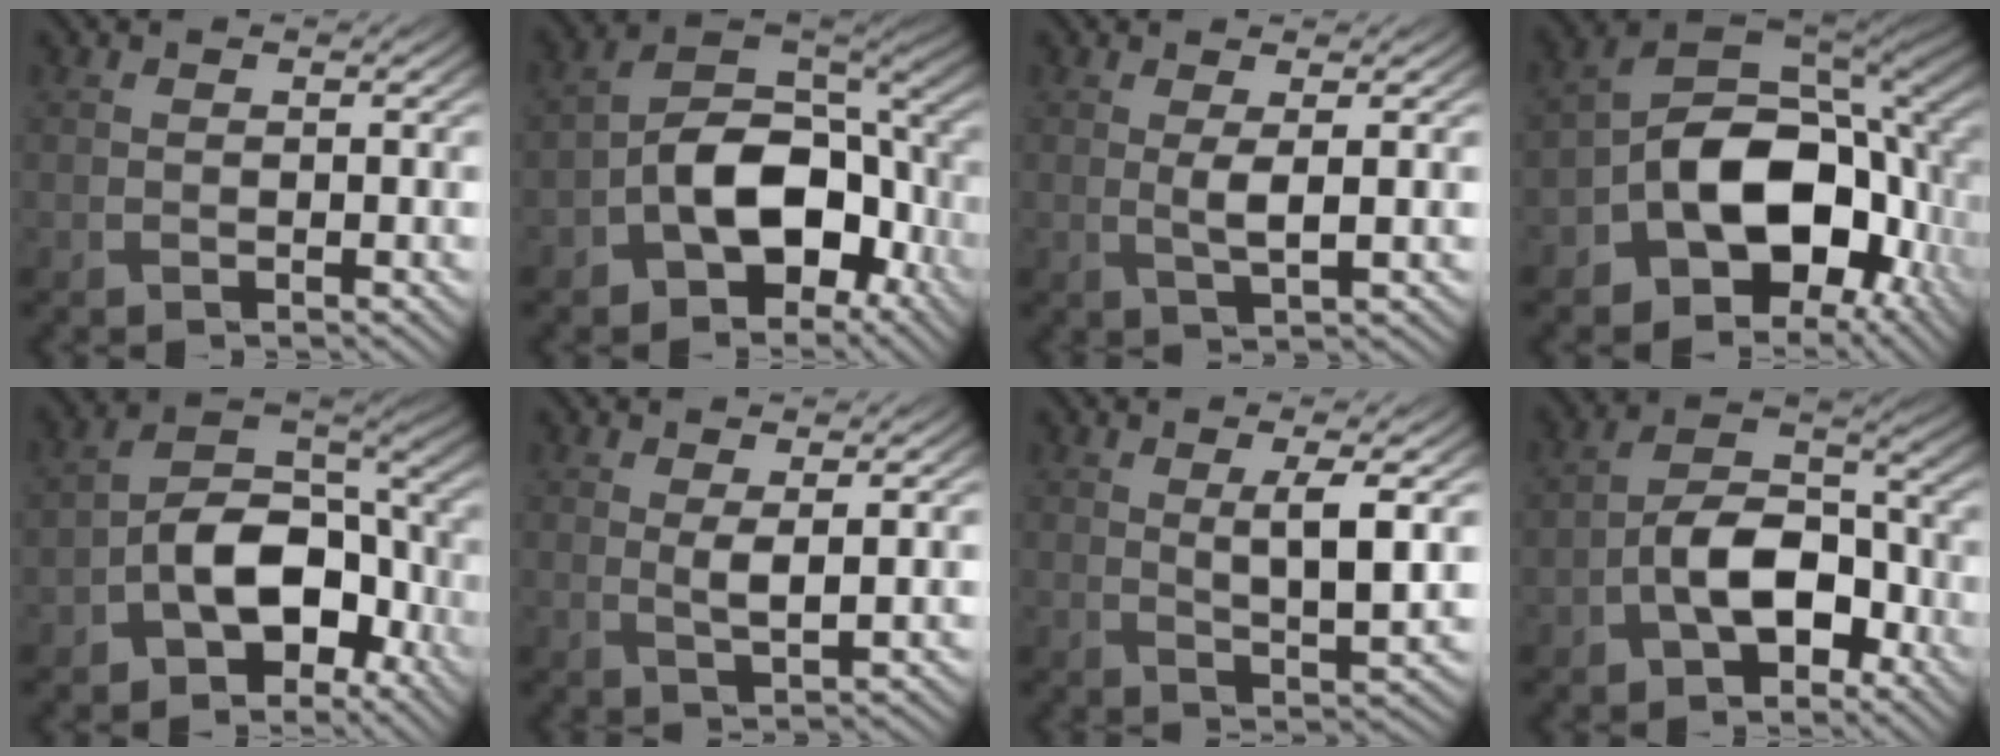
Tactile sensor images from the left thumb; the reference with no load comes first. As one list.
[{"total": 12.3, "force": [-4.6, 7.6, 8.5], "torque": [-0.152, -0.009, -0.094]}, {"total": 2.4, "force": [0.5, 0.4, 2.4], "torque": [-0.052, -0.002, 0.009]}, {"total": 15.3, "force": [-4.8, 10.4, 10.2], "torque": [-0.185, -0.030, -0.089]}, {"total": 10.4, "force": [-4.4, 6.4, 6.9], "torque": [-0.121, -0.001, -0.094]}, {"total": 2.4, "force": [0.9, 0.5, 2.1], "torque": [-0.050, -0.005, 0.019]}, {"total": 5.1, "force": [1.5, 1.1, 4.8], "torque": [-0.091, -0.004, 0.031]}, {"total": 8.3, "force": [-3.5, 4.7, 5.8], "torque": [-0.100, 0.013, -0.073]}]